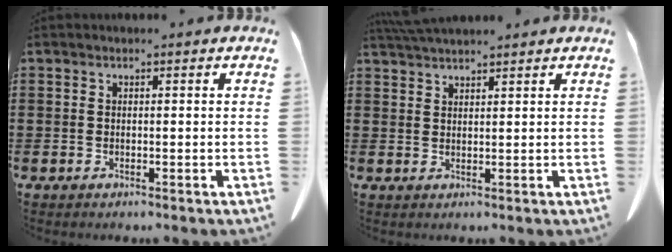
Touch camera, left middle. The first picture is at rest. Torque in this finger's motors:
{"motor_torque": [0.19, 0.18, 0.14, 0.04]}